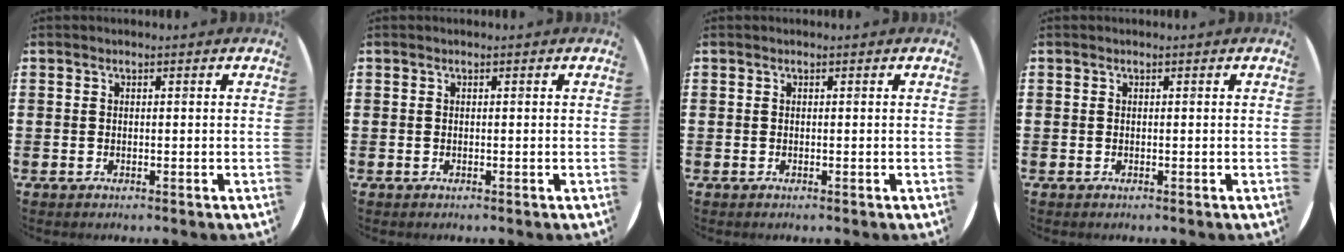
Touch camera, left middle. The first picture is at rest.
{"total": 0.0}
{"total": 0.0}
{"total": 0.0}